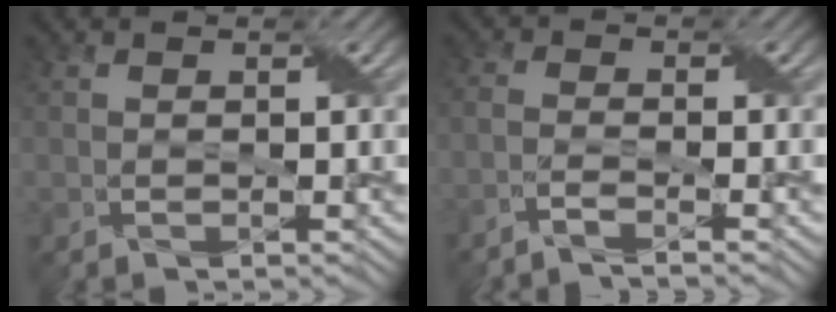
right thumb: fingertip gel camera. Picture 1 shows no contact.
{"total": 2.9, "force": [-2.4, 0.3, 1.6], "torque": [-0.026, 0.003, -0.059]}